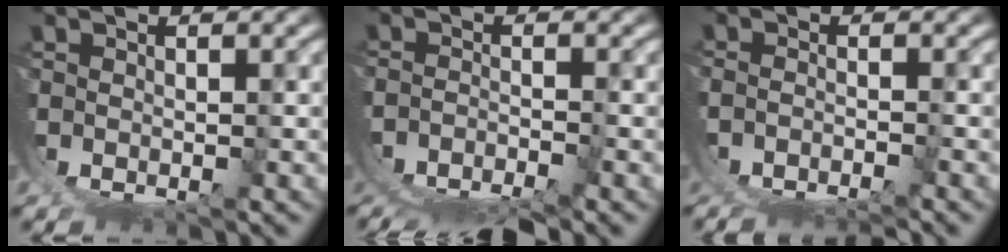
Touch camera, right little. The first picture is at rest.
{"total": 6.4, "force": [-4.5, 3.1, 3.3], "torque": [-0.069, -0.032, -0.064]}
{"total": 5.5, "force": [-4.4, 2.7, 2.0], "torque": [-0.045, -0.020, -0.066]}